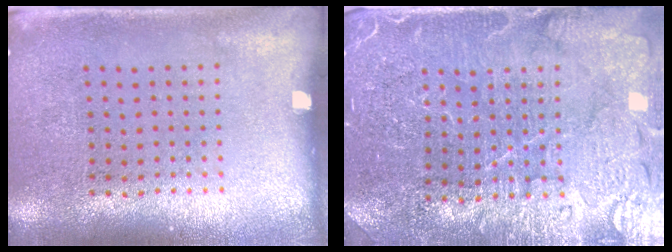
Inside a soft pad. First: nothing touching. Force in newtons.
{"total": 4.5, "press": 4.3, "slide": 1.3}